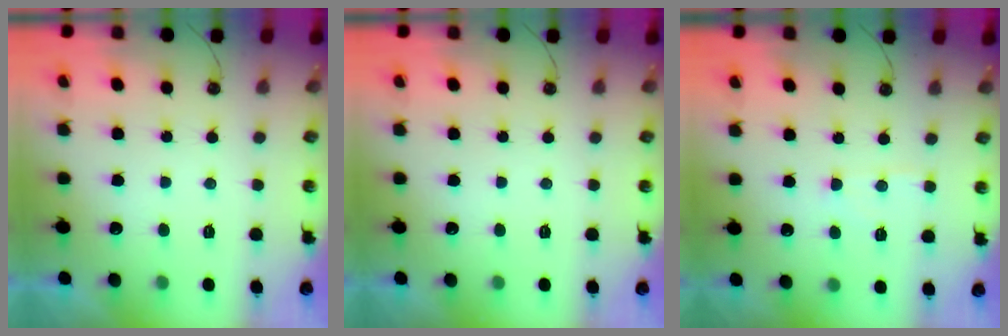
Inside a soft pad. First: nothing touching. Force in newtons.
{"total": 0.0}
{"total": 5.4, "press": 5.3, "slide": 0.8}